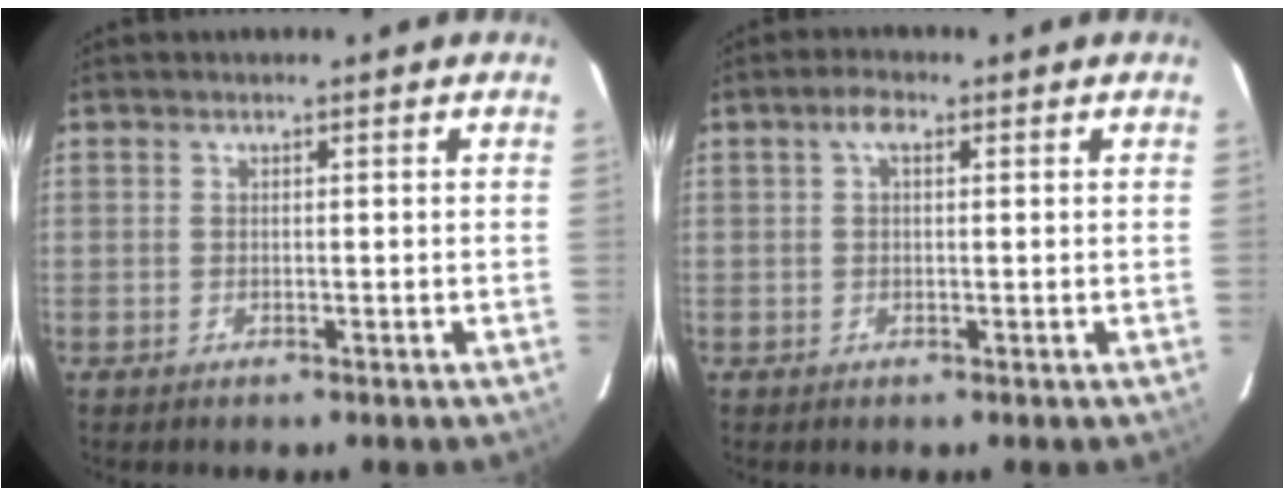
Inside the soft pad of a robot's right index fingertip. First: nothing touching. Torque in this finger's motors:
{"motor_torque": [0.20, -0.09, 0.12, 0.02]}